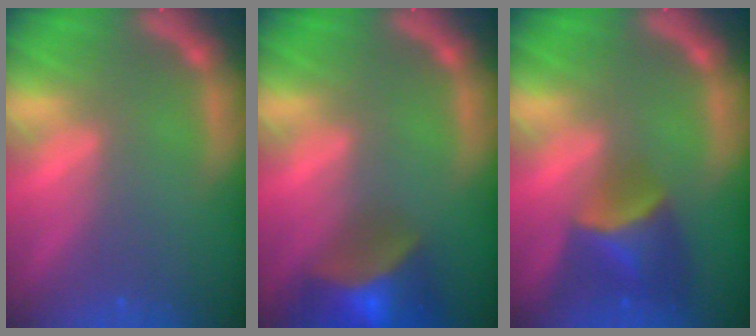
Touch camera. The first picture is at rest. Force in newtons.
{"total": 8.4}
{"total": 5.5}